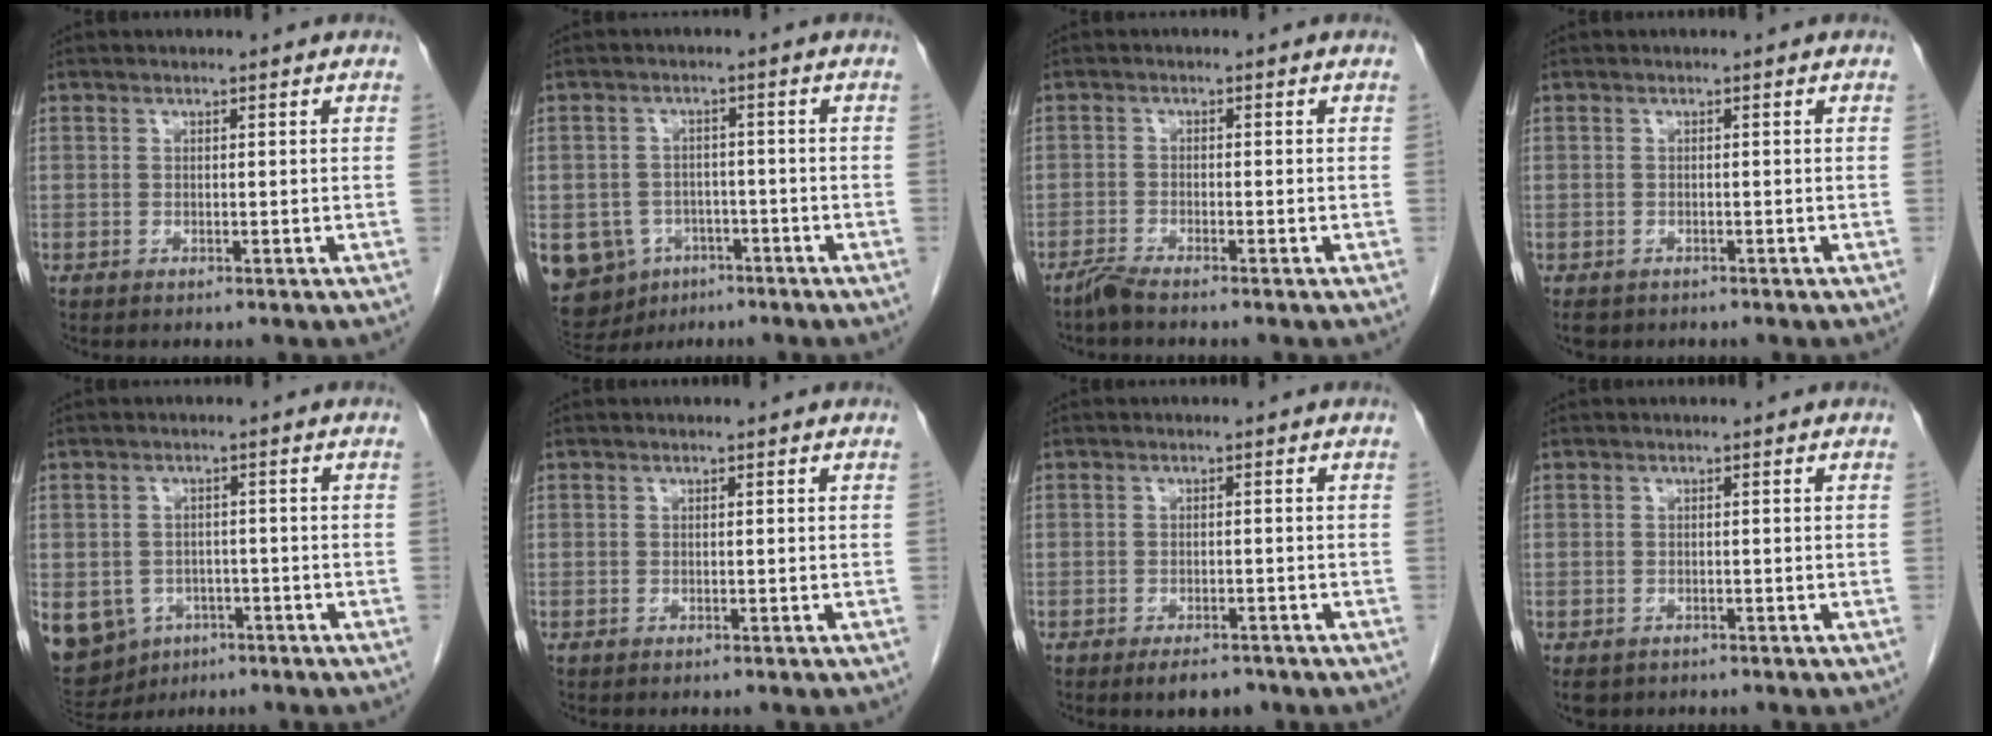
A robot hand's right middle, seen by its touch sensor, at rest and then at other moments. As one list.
[{"total": 11.6, "force": [-5.0, 9.7, 3.7], "torque": [-0.100, 0.011, -0.067]}, {"total": 2.1, "force": [-1.9, -0.1, 0.9], "torque": [-0.027, -0.005, -0.040]}, {"total": 2.4, "force": [-1.8, 1.5, 0.5], "torque": [-0.008, -0.001, -0.023]}, {"total": 19.8, "force": [-8.1, 16.1, 8.1], "torque": [-0.259, -0.003, -0.103]}, {"total": 0.0}, {"total": 3.4, "force": [-2.5, 1.3, 1.9], "torque": [-0.032, -0.005, -0.031]}, {"total": 2.6, "force": [-1.8, 1.7, 0.7], "torque": [-0.009, -0.001, -0.025]}]